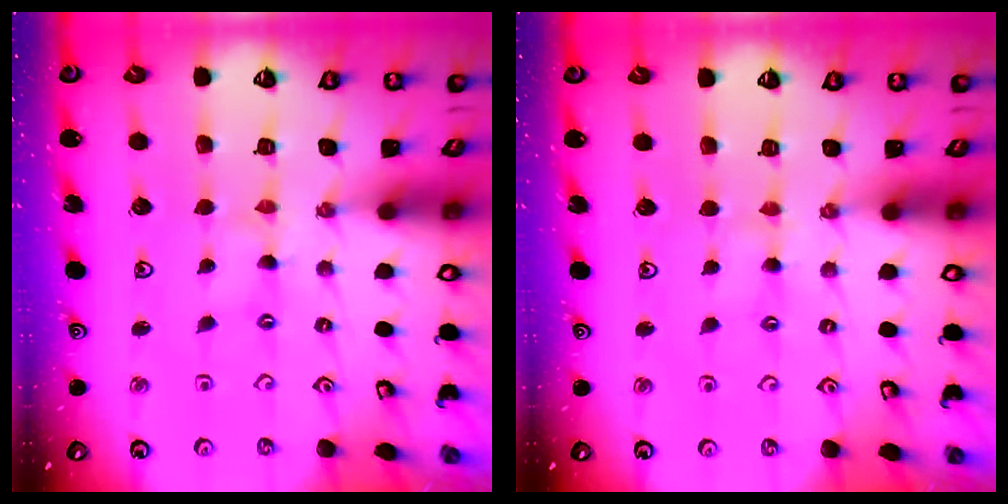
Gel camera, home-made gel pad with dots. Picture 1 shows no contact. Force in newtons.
{"total": 2.8, "press": 2.8, "slide": 0.3}